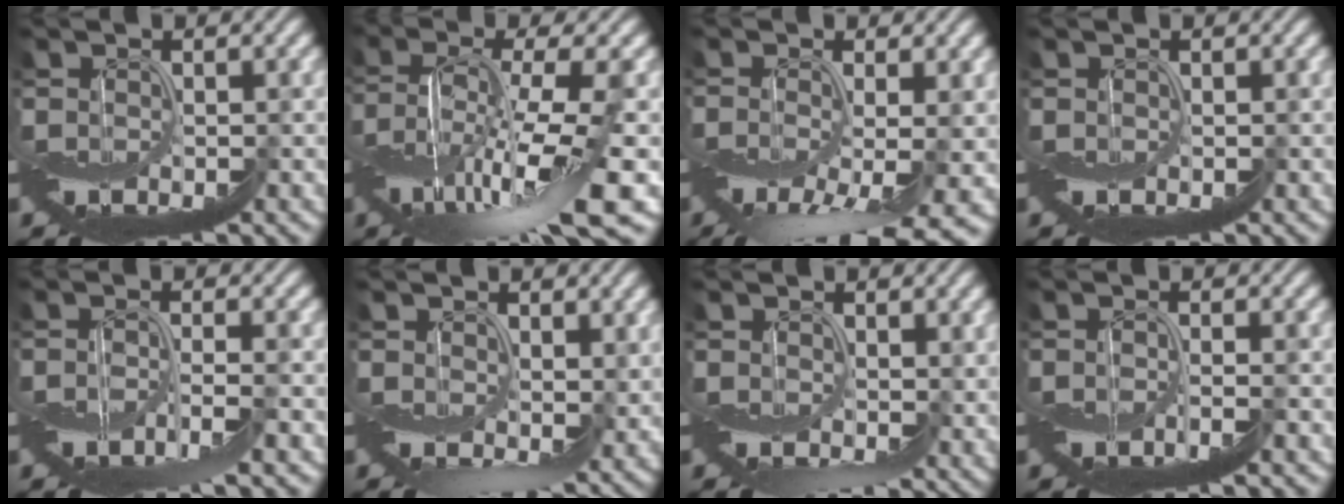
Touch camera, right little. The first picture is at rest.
{"total": 10.1, "force": [-2.2, 3.0, 9.4], "torque": [-0.179, 0.009, -0.041]}
{"total": 9.6, "force": [-4.2, 3.1, 8.1], "torque": [-0.152, -0.030, -0.045]}
{"total": 0.0}
{"total": 2.7, "force": [-1.0, 0.5, 2.5], "torque": [-0.045, -0.003, -0.021]}
{"total": 6.2, "force": [-0.6, 3.7, 4.9], "torque": [-0.065, -0.024, 0.004]}
{"total": 4.2, "force": [-0.1, 2.6, 3.3], "torque": [-0.046, -0.016, 0.007]}
{"total": 1.3, "force": [-0.5, 0.1, 1.2], "torque": [-0.024, -0.004, -0.009]}